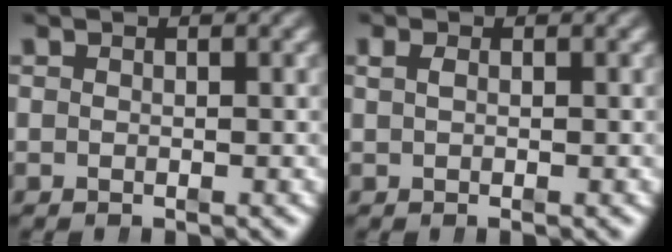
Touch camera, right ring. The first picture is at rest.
{"total": 0.7, "force": [0.1, -0.3, 0.6], "torque": [-0.006, 0.000, 0.007]}